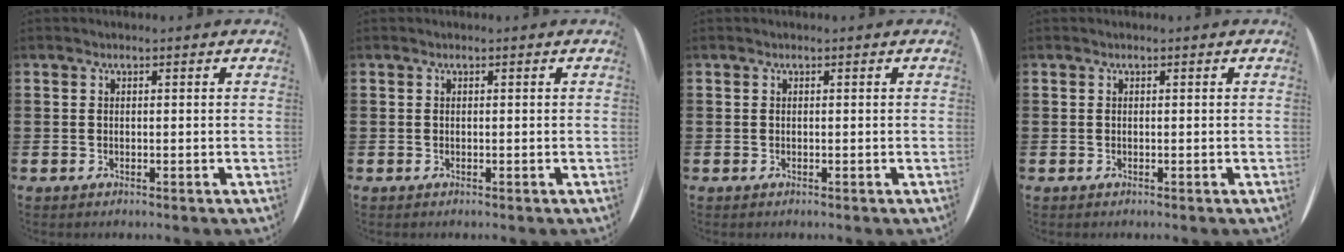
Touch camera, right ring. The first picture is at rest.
{"total": 0.0}
{"total": 0.0}
{"total": 0.0}